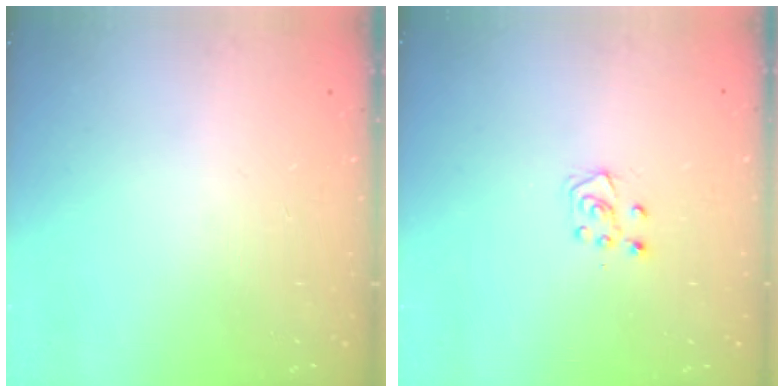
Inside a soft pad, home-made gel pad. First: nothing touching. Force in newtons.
{"total": 4.8, "press": 4.8, "slide": 0.5}